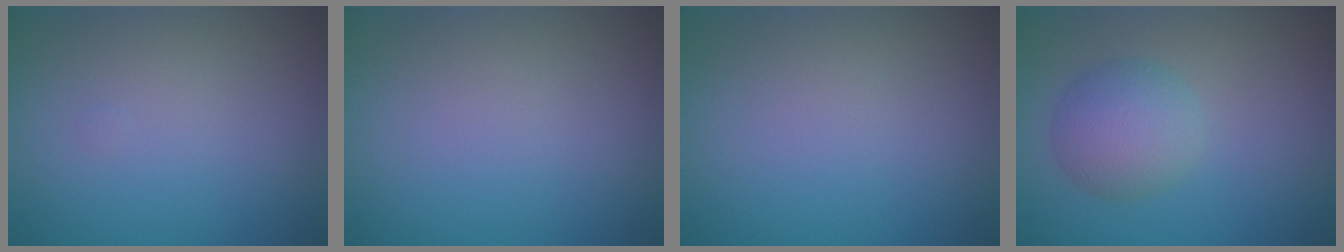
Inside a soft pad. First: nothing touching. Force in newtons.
{"total": 0.0}
{"total": 0.0}
{"total": 4.0, "press": 4.0, "slide": 0.1}